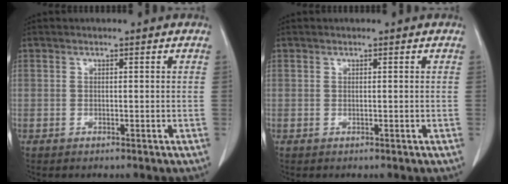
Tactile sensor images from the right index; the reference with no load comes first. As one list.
[{"total": 0.0}]